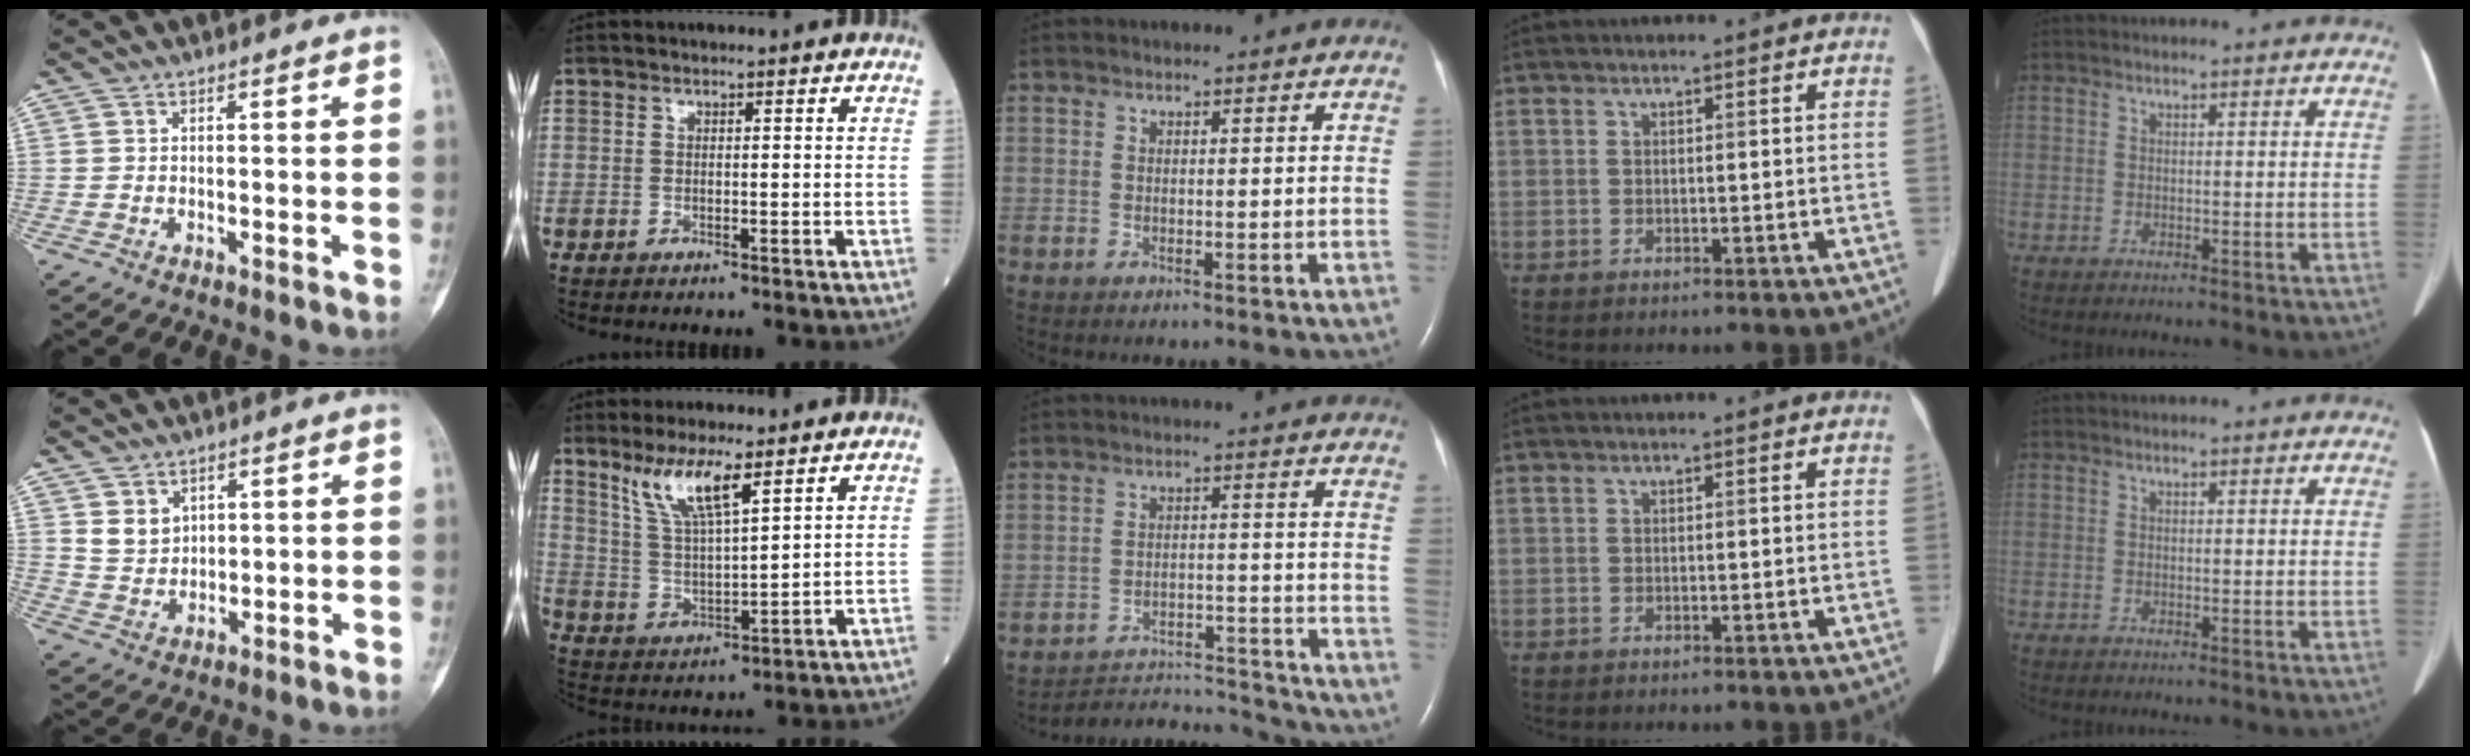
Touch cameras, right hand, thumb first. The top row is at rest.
{"thumb": {"total": 4.5, "force": [2.2, 3.5, 1.8], "torque": [-0.015, -0.021, 0.051]}, "index": {"total": 8.5, "force": [5.6, 1.1, 6.3], "torque": [-0.129, -0.003, 0.113]}, "middle": {"total": 11.0, "force": [-11.0, 0.1, -0.6], "torque": [0.004, 0.016, -0.166]}}